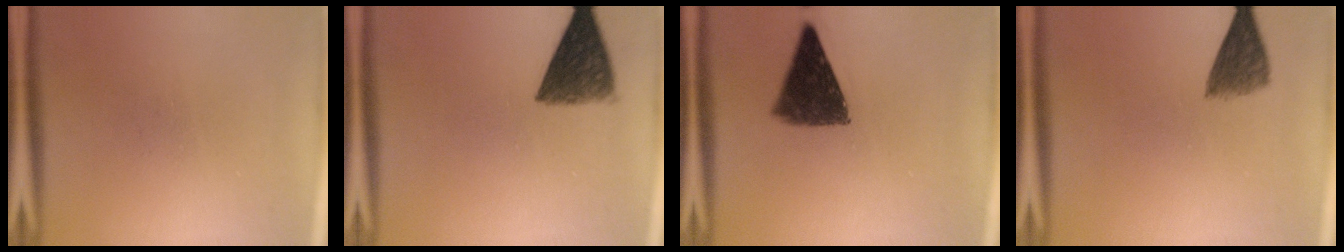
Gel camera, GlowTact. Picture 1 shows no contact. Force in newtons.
{"total": 8.7}
{"total": 10.4}
{"total": 5.1}